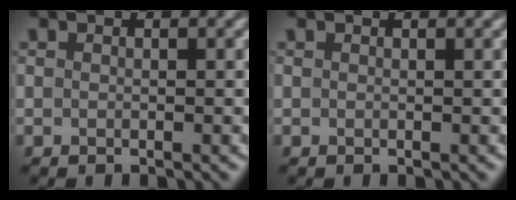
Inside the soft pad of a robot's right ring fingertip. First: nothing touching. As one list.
[{"total": 0.0}]